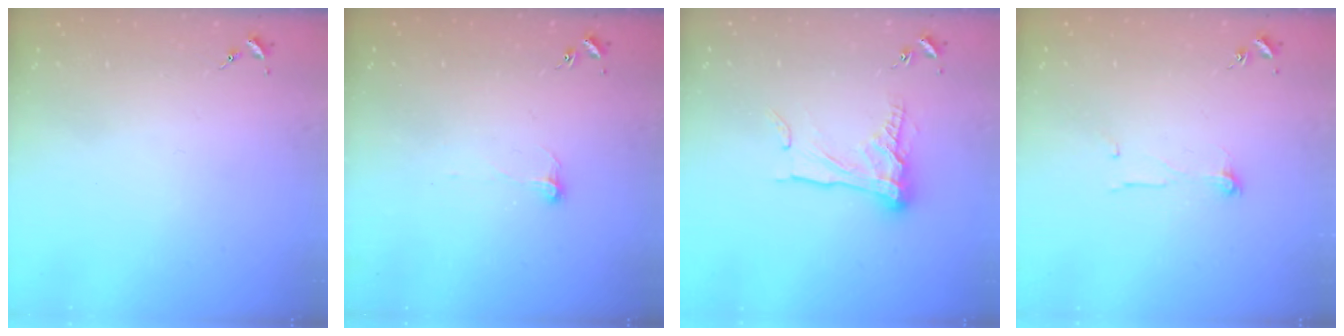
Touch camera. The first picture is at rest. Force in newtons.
{"total": 4.5, "press": 4.5, "slide": 0.5}
{"total": 14.3, "press": 14.3, "slide": 1.1}
{"total": 4.7, "press": 4.7, "slide": 0.5}